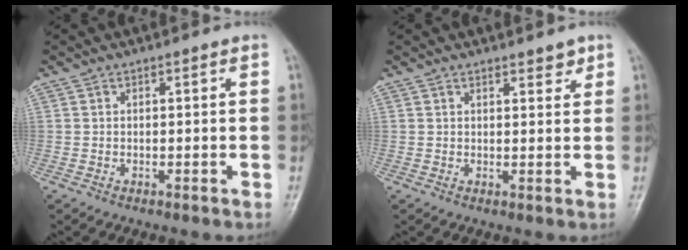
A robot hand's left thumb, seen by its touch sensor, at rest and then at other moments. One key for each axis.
{"total": 2.3, "fx": 1.8, "fy": 1.0, "fz": 0.9, "tx": 0.002, "ty": -0.012, "tz": 0.023}